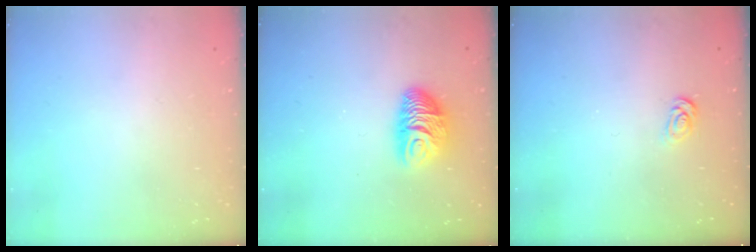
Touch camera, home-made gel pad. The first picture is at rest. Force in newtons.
{"total": 9.0, "press": 9.0, "slide": 0.5}
{"total": 2.7, "press": 2.7, "slide": 0.3}